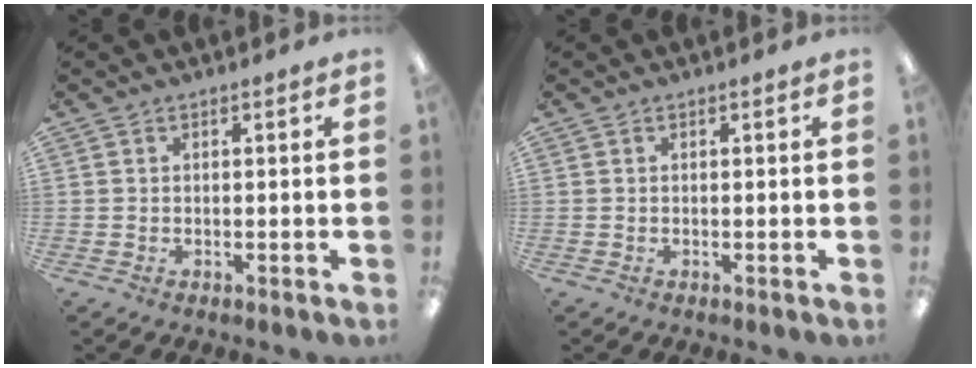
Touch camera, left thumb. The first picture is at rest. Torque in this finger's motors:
{"motor_torque": [0.00, 0.00, -0.01, 0.00, 0.00]}